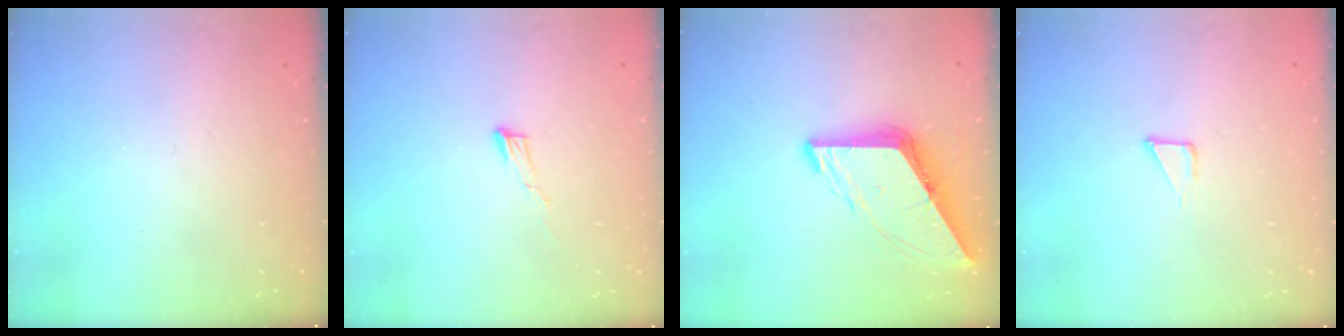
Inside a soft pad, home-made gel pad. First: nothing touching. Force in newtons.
{"total": 5.7, "press": 5.7, "slide": 0.3}
{"total": 9.5, "press": 9.5, "slide": 1.1}
{"total": 2.3, "press": 2.3, "slide": 0.1}